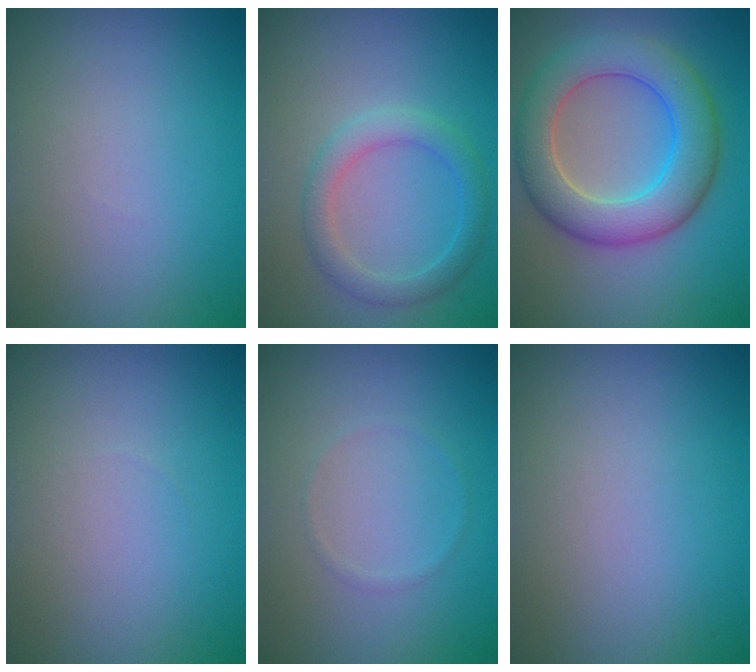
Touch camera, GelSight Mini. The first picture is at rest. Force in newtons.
{"total": 2.8, "press": 2.8, "slide": 0.1}
{"total": 7.5, "press": 7.5, "slide": 0.6}
{"total": 0.0}
{"total": 0.6, "press": 0.6, "slide": 0.1}
{"total": 0.0}